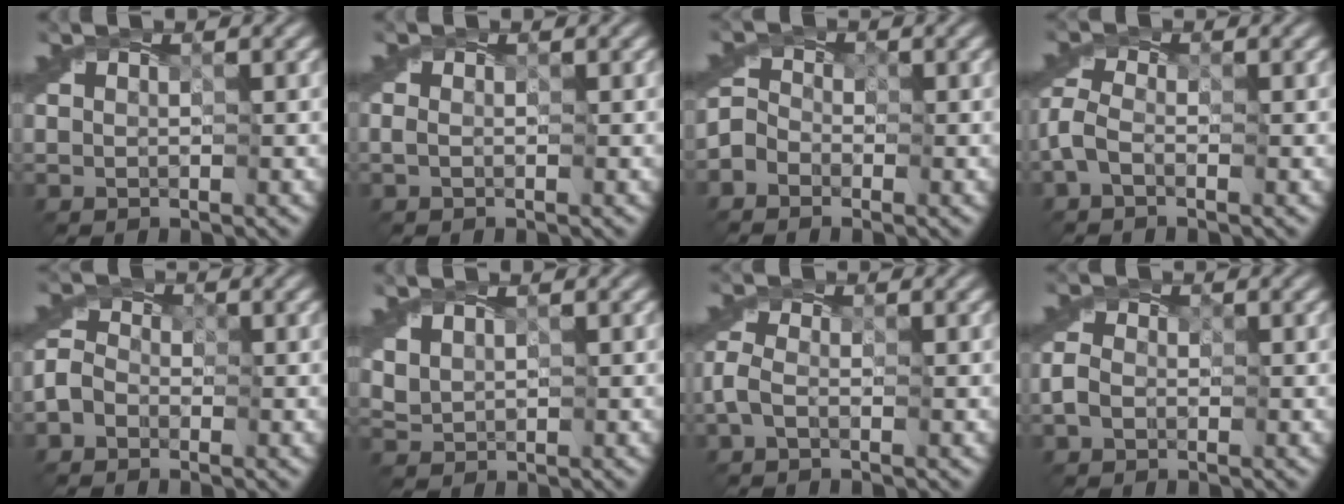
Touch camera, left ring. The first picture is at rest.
{"total": 0.0}
{"total": 2.6, "force": [-1.9, 1.7, 0.6], "torque": [-0.013, 0.005, -0.040]}
{"total": 2.1, "force": [-1.3, 1.0, 1.3], "torque": [-0.039, 0.003, -0.038]}
{"total": 2.6, "force": [-1.6, 1.8, 0.9], "torque": [-0.022, 0.007, -0.041]}
{"total": 1.5, "force": [1.3, 0.6, 0.2], "torque": [-0.007, 0.002, 0.034]}
{"total": 1.5, "force": [-0.9, 0.7, 0.9], "torque": [-0.031, 0.002, -0.027]}
{"total": 1.3, "force": [-0.8, 1.0, 0.4], "torque": [-0.009, 0.006, -0.020]}